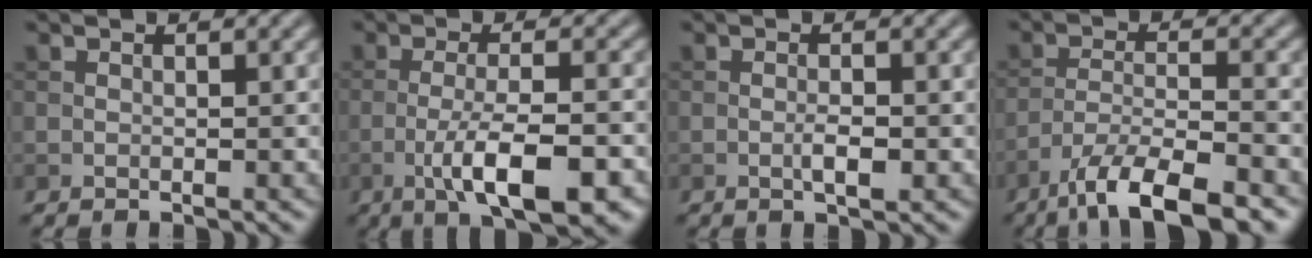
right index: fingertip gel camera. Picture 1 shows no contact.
{"total": 7.7, "force": [-3.1, 2.0, 6.7], "torque": [-0.116, 0.001, -0.054]}
{"total": 1.7, "force": [-0.5, 0.4, 1.6], "torque": [-0.031, 0.000, -0.010]}
{"total": 8.3, "force": [-6.0, 1.9, 5.4], "torque": [-0.091, 0.000, -0.109]}